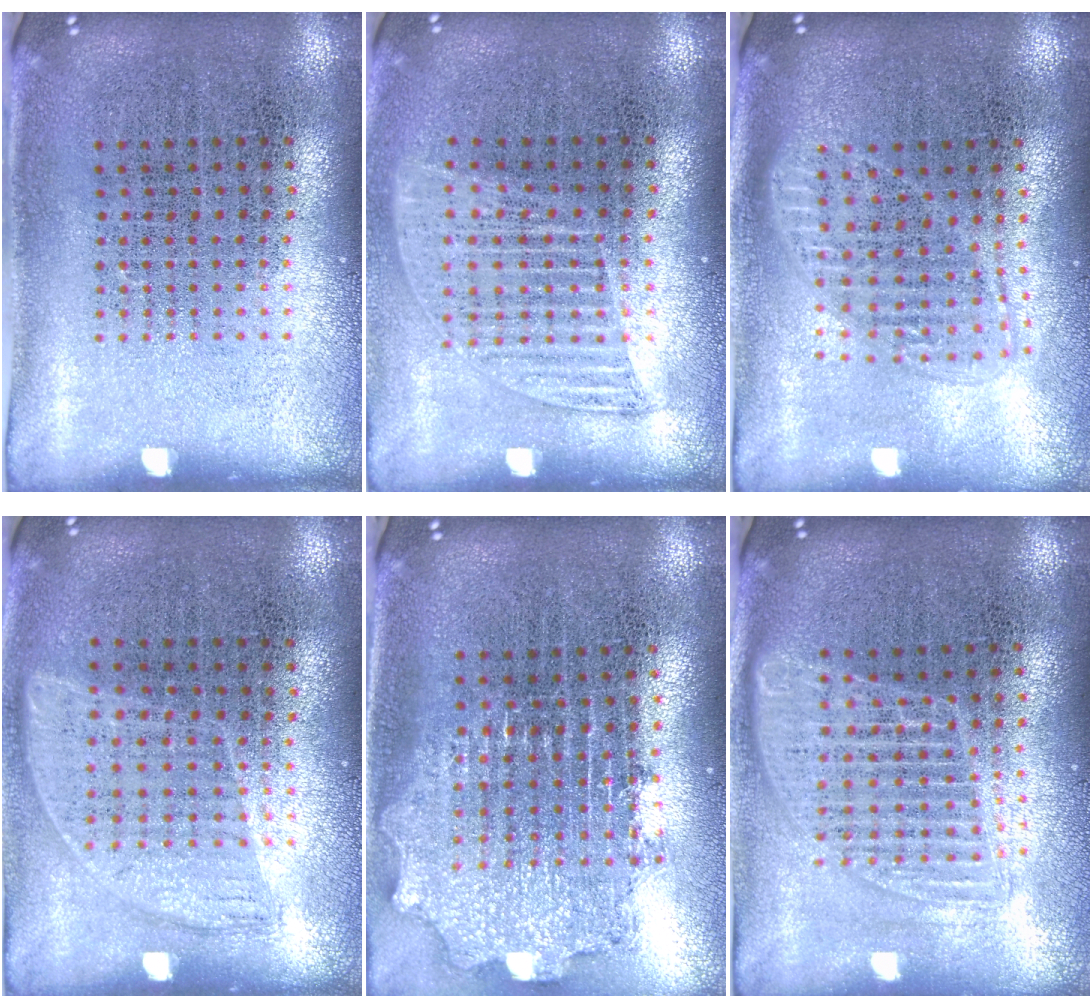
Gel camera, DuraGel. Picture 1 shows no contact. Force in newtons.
{"total": 1.2, "press": 1.1, "slide": 0.6}
{"total": 1.7, "press": 1.4, "slide": 0.9}
{"total": 0.9, "press": 0.8, "slide": 0.5}
{"total": 2.1, "press": 1.6, "slide": 1.3}
{"total": 1.6, "press": 1.4, "slide": 0.8}